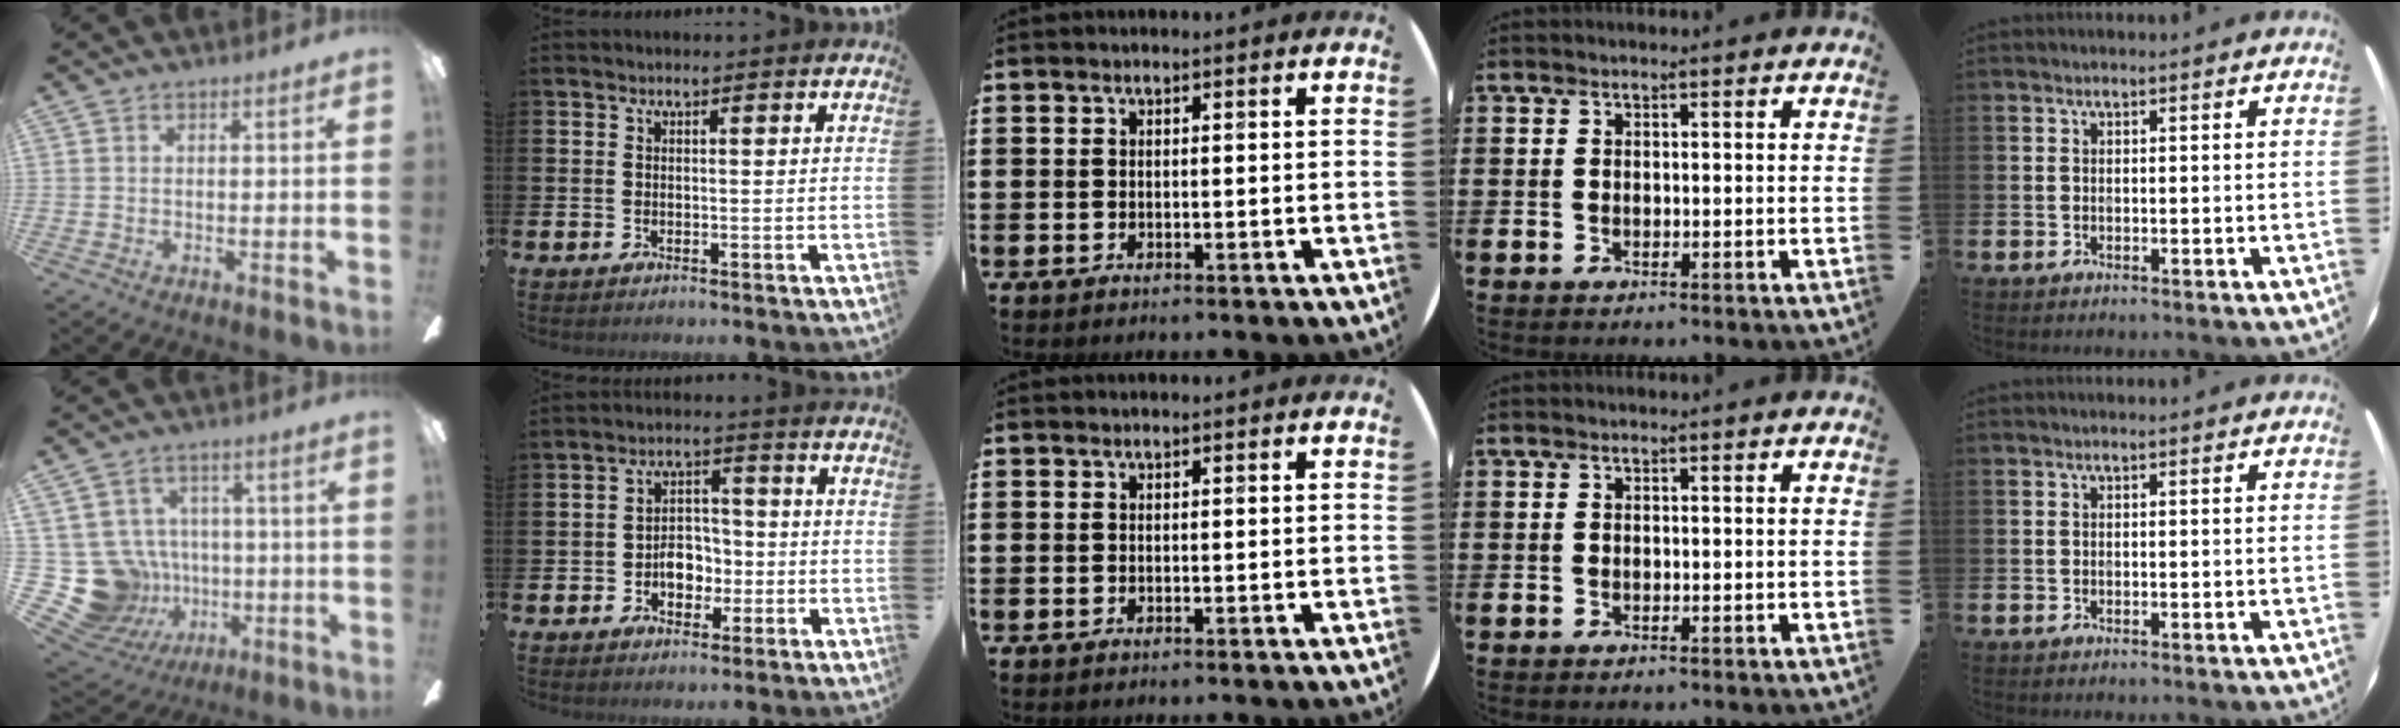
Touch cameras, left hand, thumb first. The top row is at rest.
{"thumb": {"total": 15.7, "force": [-2.5, 14.8, 4.7], "torque": [-0.138, 0.004, -0.018]}, "index": {"total": 4.5, "force": [-1.4, 3.4, 2.4], "torque": [-0.036, 0.004, -0.034]}}